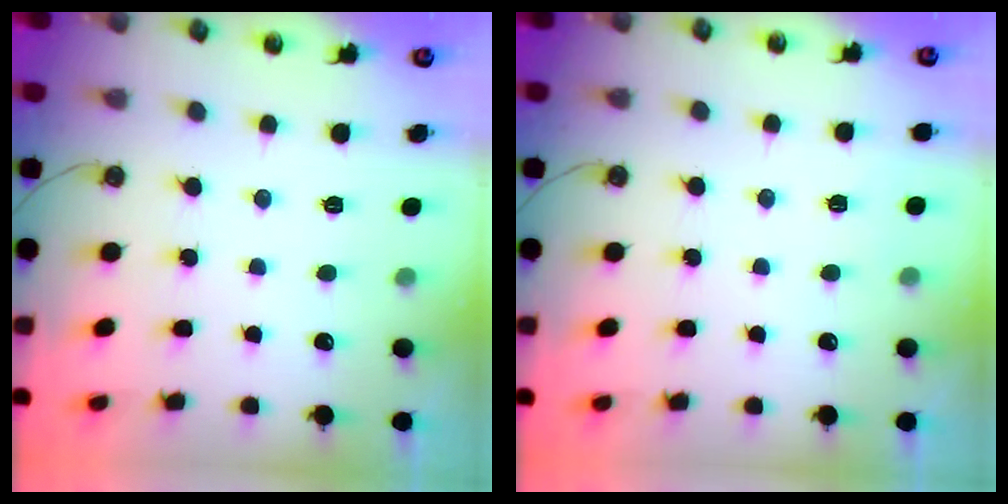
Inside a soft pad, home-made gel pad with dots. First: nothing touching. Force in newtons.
{"total": 2.8, "press": 1.8, "slide": 2.2}